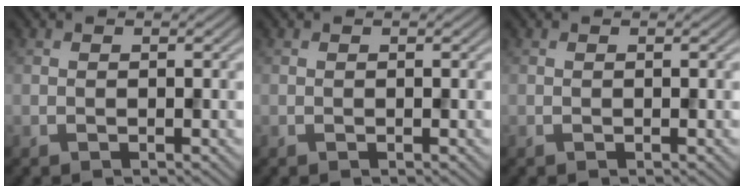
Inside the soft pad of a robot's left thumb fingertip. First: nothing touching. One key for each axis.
{"total": 0.0}
{"total": 0.0}